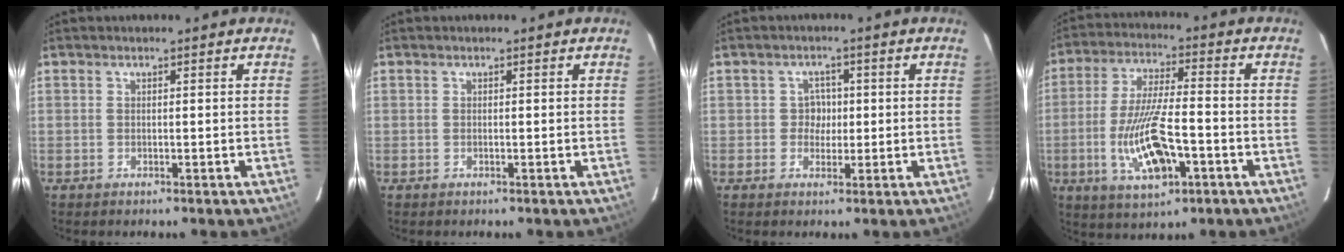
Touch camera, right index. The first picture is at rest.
{"total": 0.0}
{"total": 2.6, "force": [0.0, 2.4, 1.1], "torque": [-0.009, 0.006, -0.002]}
{"total": 12.4, "force": [-3.8, 3.2, 11.4], "torque": [-0.226, -0.007, -0.063]}